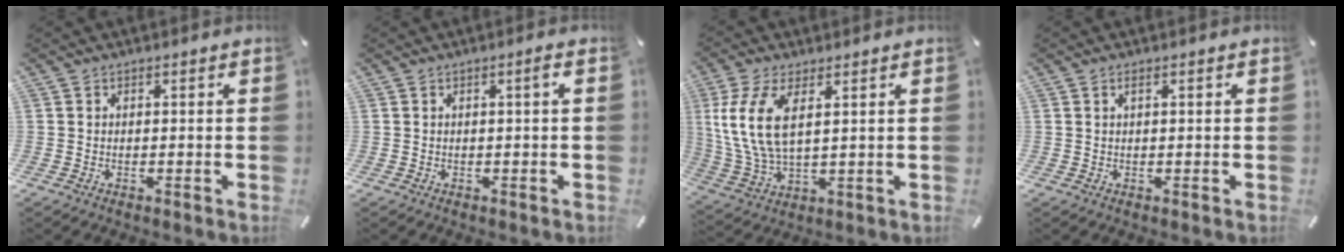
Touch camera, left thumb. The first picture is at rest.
{"total": 1.6, "force": [0.1, 0.0, 1.6], "torque": [-0.028, 0.000, 0.001]}
{"total": 10.6, "force": [3.1, 5.1, 8.7], "torque": [-0.209, -0.009, 0.056]}
{"total": 1.0, "force": [0.4, 0.2, 0.9], "torque": [-0.017, 0.002, 0.005]}